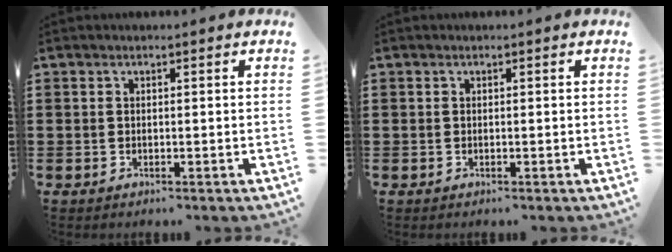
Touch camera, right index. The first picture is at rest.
{"total": 0.0}